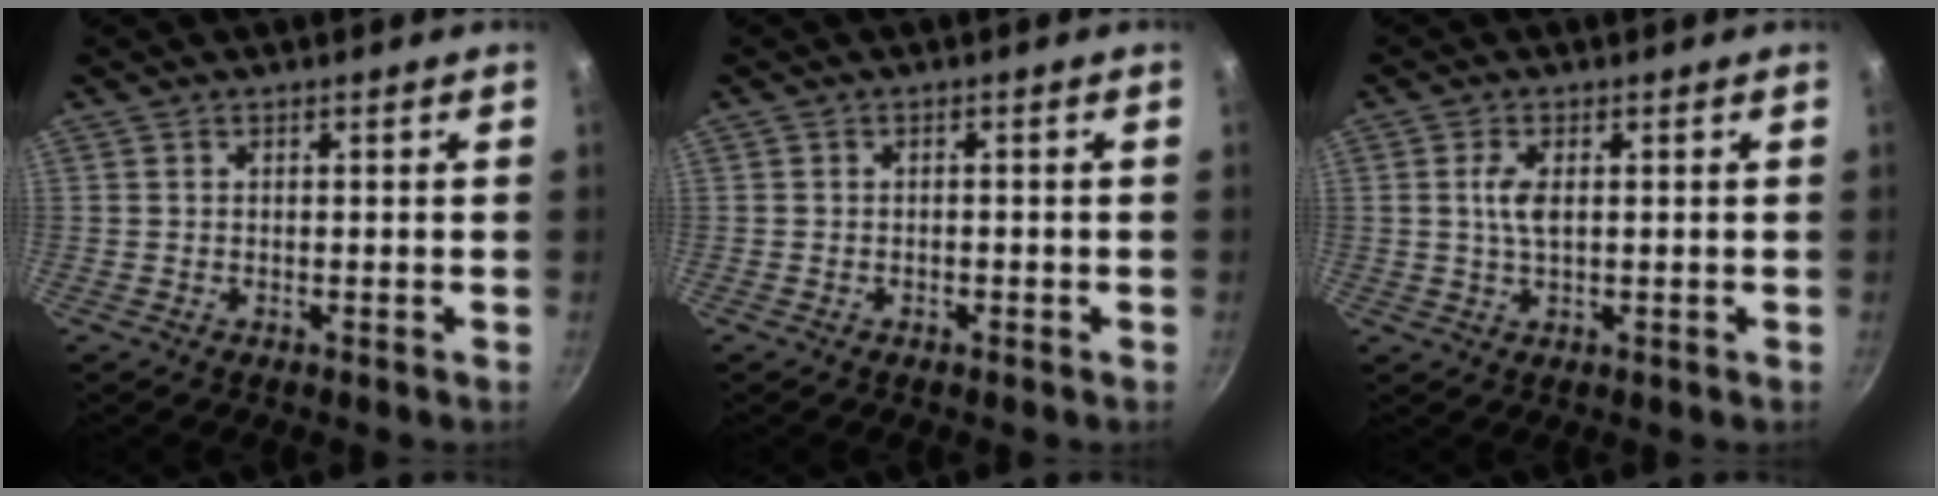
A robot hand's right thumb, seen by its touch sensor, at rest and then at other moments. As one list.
[{"total": 0.9, "force": [-0.6, 0.5, 0.5], "torque": [-0.010, 0.004, -0.010]}, {"total": 3.8, "force": [0.7, 1.7, 3.4], "torque": [-0.069, 0.002, 0.013]}]